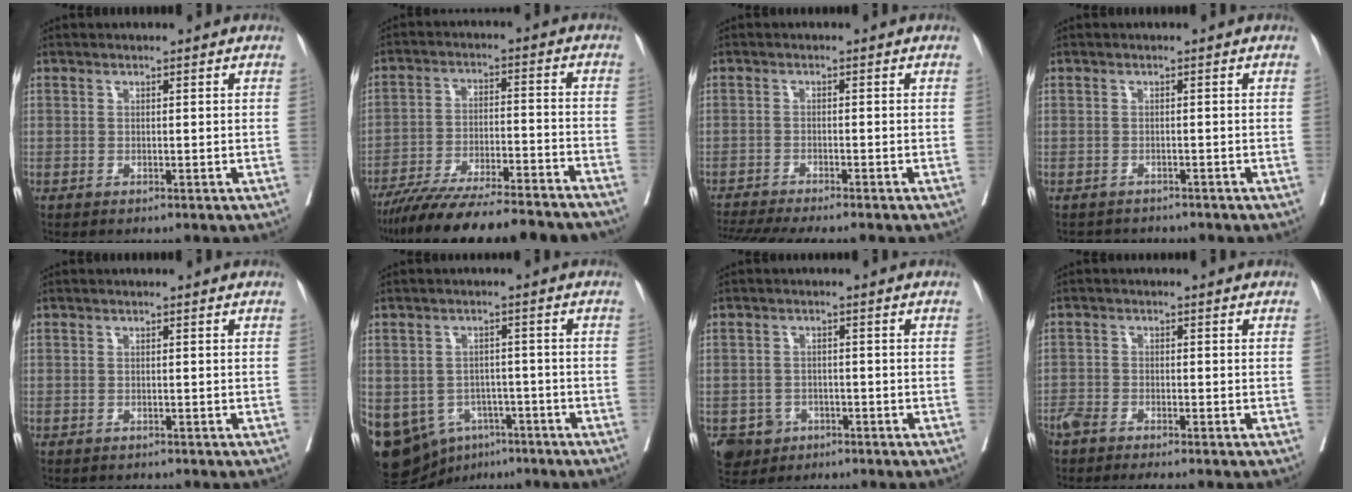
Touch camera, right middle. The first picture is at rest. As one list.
[{"total": 20.9, "force": [-18.5, 1.9, 9.5], "torque": [-0.133, -0.019, -0.278]}, {"total": 9.5, "force": [-8.4, -0.4, 4.4], "torque": [-0.055, -0.010, -0.132]}, {"total": 2.6, "force": [-2.3, 1.1, -0.4], "torque": [0.006, -0.001, -0.038]}, {"total": 0.8, "force": [-0.7, 0.3, 0.1], "torque": [-0.007, 0.000, -0.013]}, {"total": 18.5, "force": [-8.9, 13.9, 8.3], "torque": [-0.220, 0.002, -0.115]}, {"total": 4.1, "force": [-2.1, 3.4, 0.6], "torque": [-0.006, 0.008, -0.033]}, {"total": 4.6, "force": [-4.0, 0.7, 2.3], "torque": [-0.034, -0.006, -0.069]}]